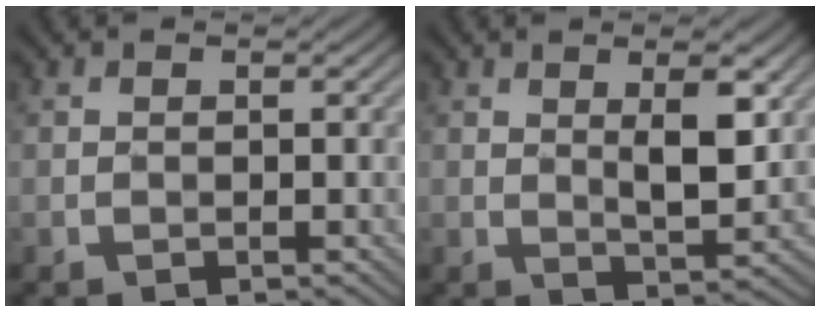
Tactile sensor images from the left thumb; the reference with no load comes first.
{"total": 5.2, "force": [1.6, 1.5, 4.7], "torque": [-0.084, 0.000, 0.033]}